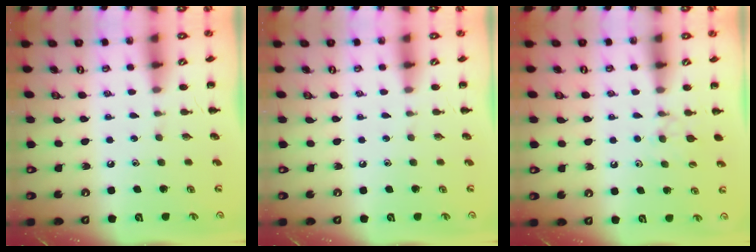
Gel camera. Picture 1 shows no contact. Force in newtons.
{"total": 0.0}
{"total": 5.3, "press": 5.0, "slide": 1.8}